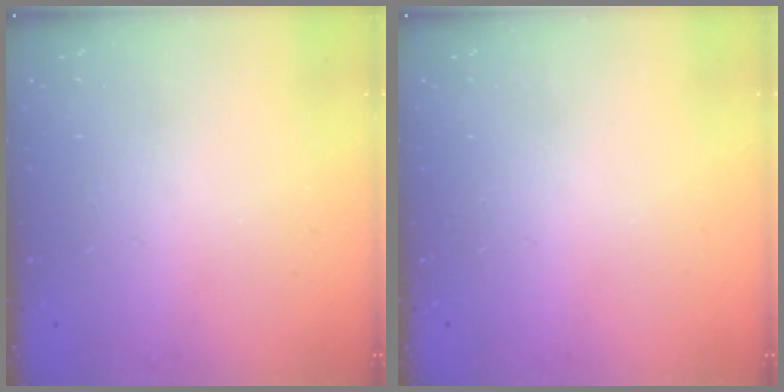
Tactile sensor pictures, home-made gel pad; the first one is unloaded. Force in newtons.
{"total": 0.0}